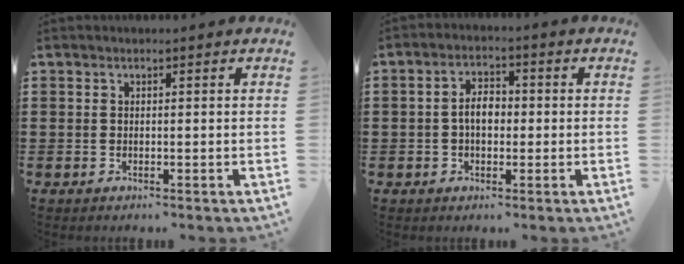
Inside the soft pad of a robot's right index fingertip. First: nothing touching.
{"total": 3.9, "force": [-0.5, 2.2, 3.2], "torque": [-0.062, 0.005, -0.012]}